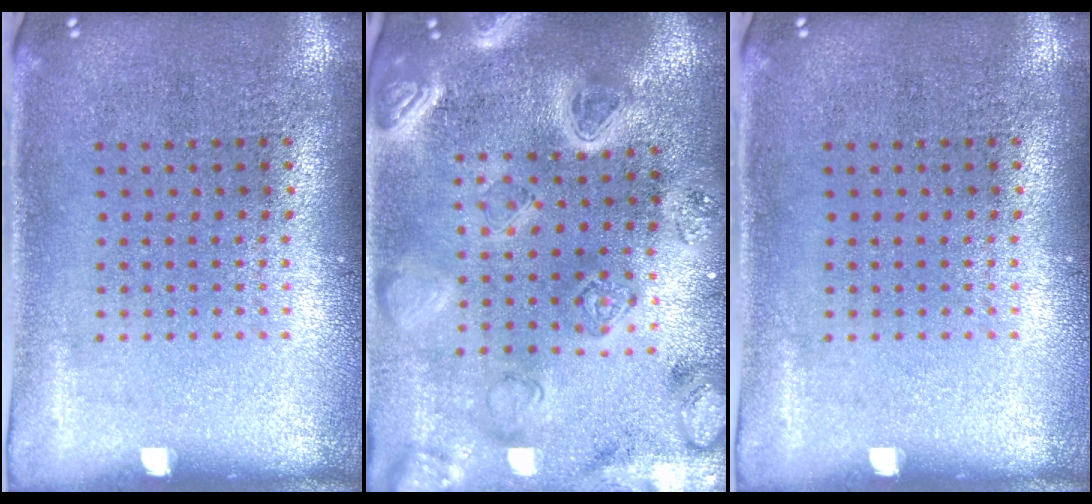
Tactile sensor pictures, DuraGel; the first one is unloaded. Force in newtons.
{"total": 4.2, "press": 3.8, "slide": 1.8}
{"total": 0.0}